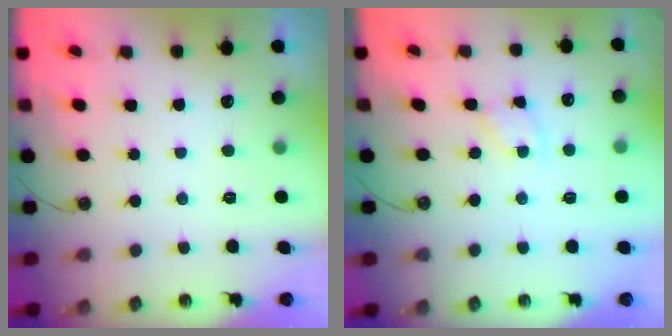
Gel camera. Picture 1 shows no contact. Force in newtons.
{"total": 1.9, "press": 1.9, "slide": 0.3}